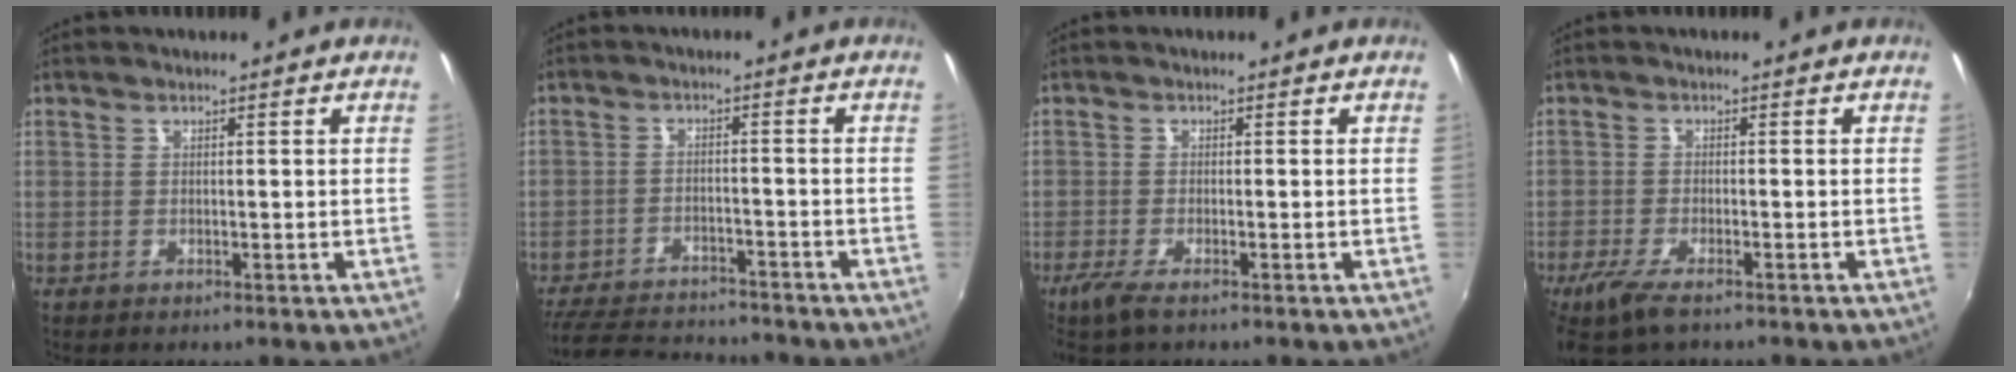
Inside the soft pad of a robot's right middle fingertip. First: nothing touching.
{"total": 14.2, "force": [-12.6, 4.3, 4.8], "torque": [-0.122, 0.000, -0.192]}
{"total": 4.0, "force": [-2.7, 0.5, 2.9], "torque": [-0.067, -0.015, -0.052]}
{"total": 6.3, "force": [-4.5, 1.6, 4.1], "torque": [-0.104, -0.023, -0.086]}